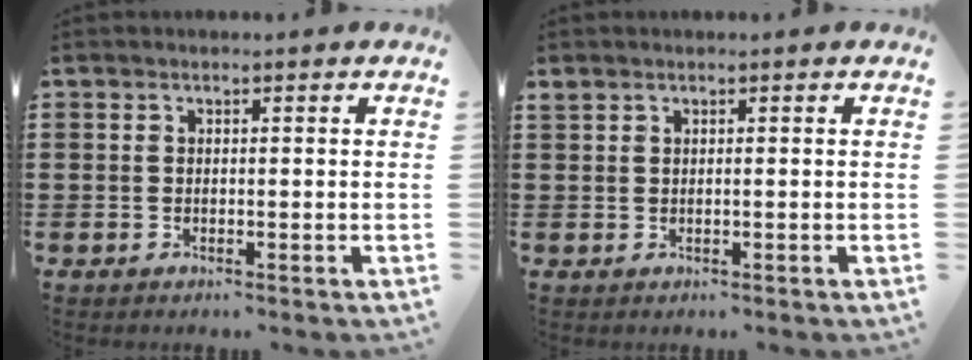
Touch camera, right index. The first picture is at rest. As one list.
[{"total": 0.6, "force": [0.4, 0.1, 0.3], "torque": [-0.008, 0.001, 0.008]}]